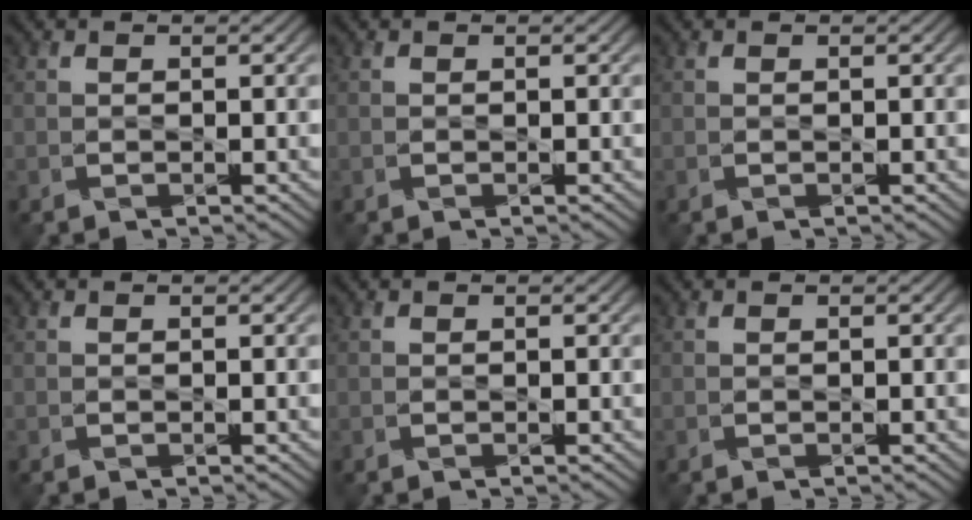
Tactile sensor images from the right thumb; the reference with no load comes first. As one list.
[{"total": 0.0}, {"total": 0.0}, {"total": 0.0}, {"total": 0.0}, {"total": 0.0}]